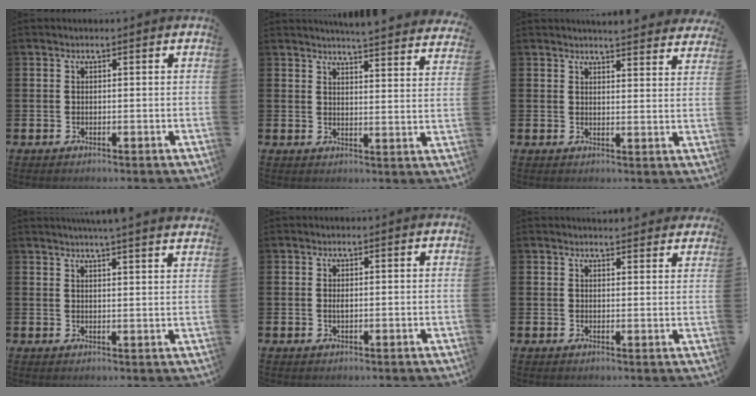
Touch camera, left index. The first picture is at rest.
{"total": 5.0, "force": [4.9, -0.5, 0.4], "torque": [-0.010, -0.037, 0.085]}
{"total": 4.1, "force": [4.1, -0.2, 0.0], "torque": [0.003, -0.028, 0.073]}
{"total": 4.0, "force": [3.8, -1.1, 0.3], "torque": [-0.008, -0.024, 0.068]}
{"total": 0.6, "force": [0.2, 0.1, 0.5], "torque": [-0.009, -0.001, 0.003]}
{"total": 2.8, "force": [2.8, 0.1, -0.2], "torque": [0.010, -0.021, 0.048]}